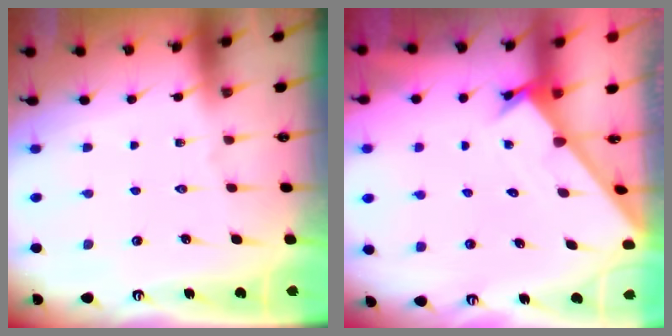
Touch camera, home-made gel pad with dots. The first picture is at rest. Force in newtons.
{"total": 1.7, "press": 1.7, "slide": 0.1}